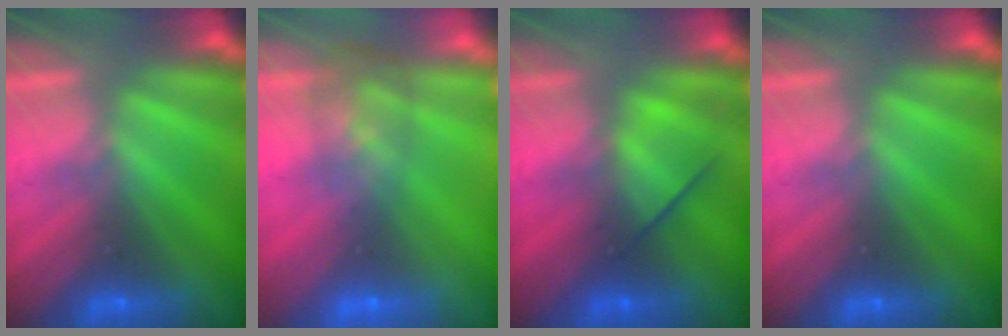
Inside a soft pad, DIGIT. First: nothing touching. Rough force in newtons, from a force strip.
{"total": 9.3}
{"total": 2.5}
{"total": 0.0}